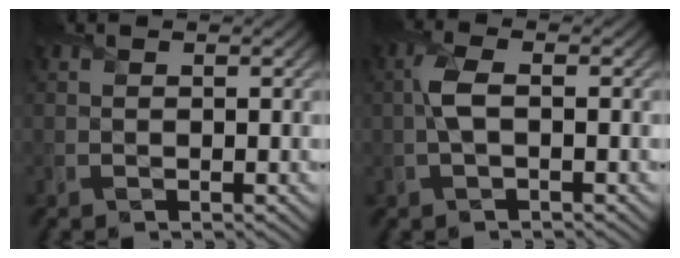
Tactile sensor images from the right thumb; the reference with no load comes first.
{"total": 3.2, "force": [-0.1, 1.2, 3.0], "torque": [-0.069, 0.005, -0.006]}